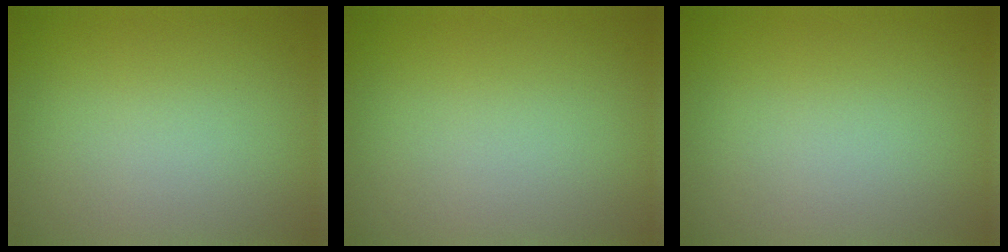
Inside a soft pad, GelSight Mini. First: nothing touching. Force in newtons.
{"total": 0.0}
{"total": 0.0}